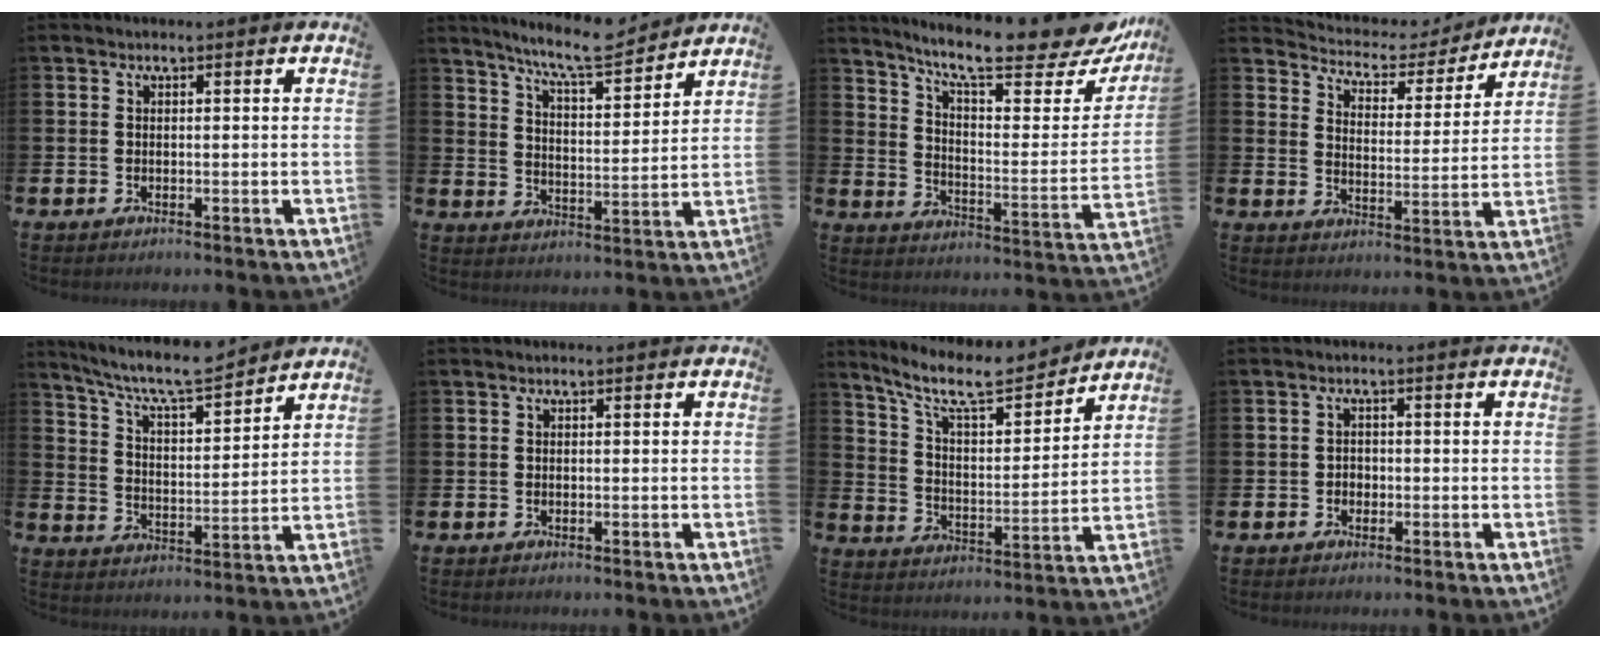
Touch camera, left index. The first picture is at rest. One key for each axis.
{"total": 8.3, "fx": 7.6, "fy": 0.7, "fz": 3.2, "tx": -0.083, "ty": -0.042, "tz": 0.135}
{"total": 12.0, "fx": 10.3, "fy": 2.3, "fz": 5.8, "tx": -0.122, "ty": -0.080, "tz": 0.169}
{"total": 4.7, "fx": 4.3, "fy": 1.8, "fz": 0.4, "tx": -0.042, "ty": -0.035, "tz": 0.069}
{"total": 8.1, "fx": 7.5, "fy": 0.9, "fz": 2.7, "tx": -0.080, "ty": -0.051, "tz": 0.131}
{"total": 0.0}
{"total": 9.8, "fx": 8.6, "fy": 2.2, "fz": 4.1, "tx": -0.114, "ty": -0.053, "tz": 0.152}
{"total": 1.3, "fx": -0.4, "fy": 1.2, "fz": 0.3, "tx": -0.009, "ty": 0.005, "tz": -0.011}